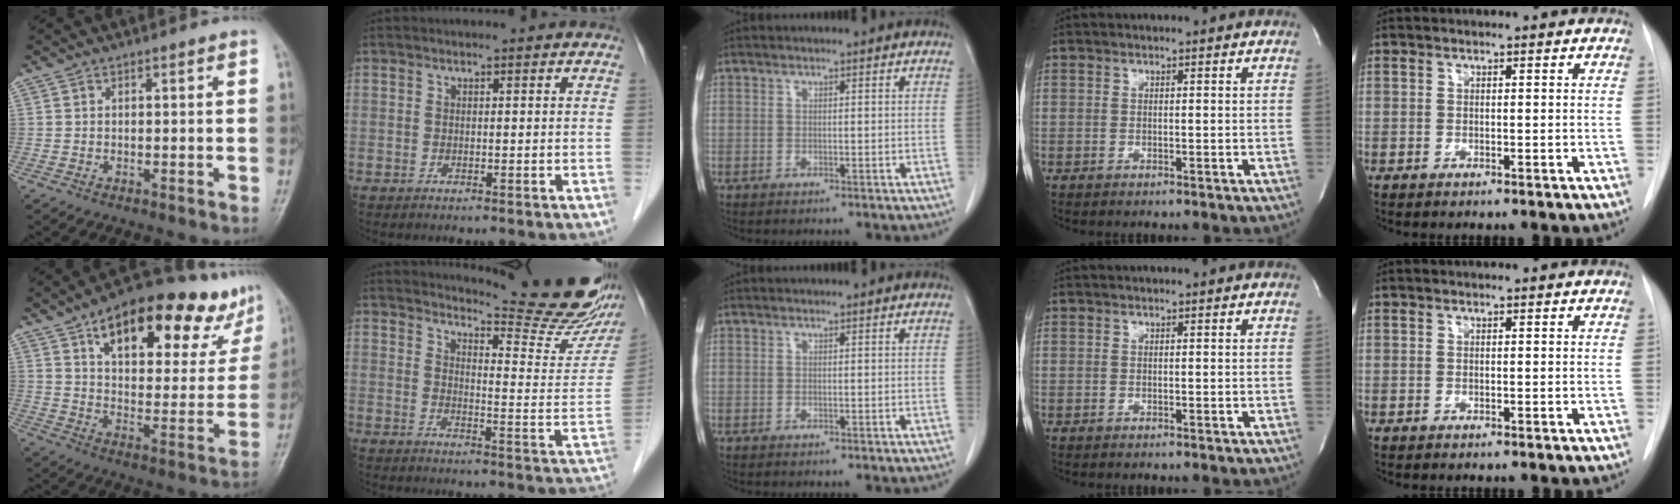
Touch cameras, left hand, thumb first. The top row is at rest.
{"thumb": {"total": 25.1, "force": [15.7, 10.3, 16.6], "torque": [-0.190, -0.032, 0.229]}, "index": {"total": 17.5, "force": [16.2, 1.0, 6.4], "torque": [-0.090, -0.105, 0.186]}}